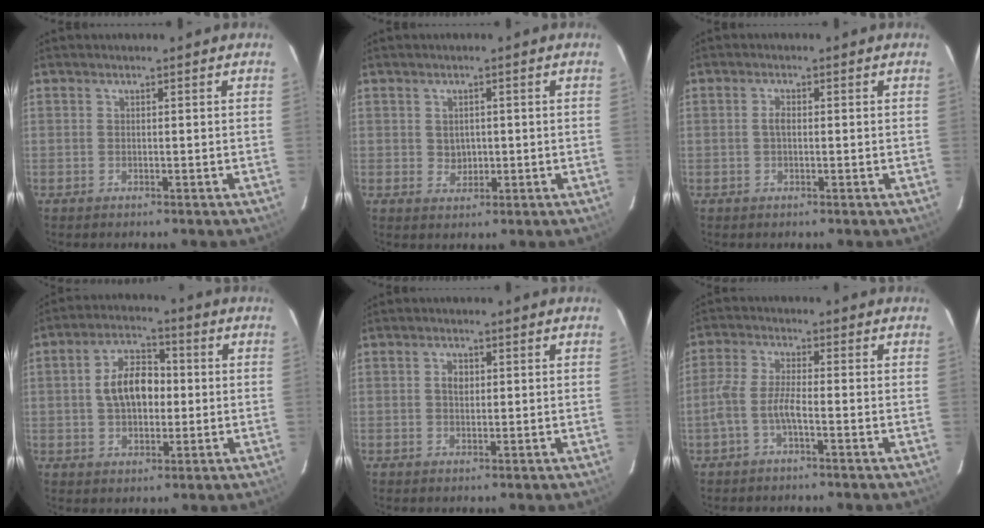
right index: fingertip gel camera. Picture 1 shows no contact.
{"total": 2.6, "force": [0.2, 2.4, 1.0], "torque": [-0.012, 0.002, 0.008]}
{"total": 1.5, "force": [-0.1, 0.8, 1.3], "torque": [-0.025, 0.005, -0.004]}
{"total": 9.4, "force": [0.3, 5.8, 7.4], "torque": [-0.137, 0.023, 0.007]}
{"total": 2.0, "force": [0.3, 1.4, 1.3], "torque": [-0.021, 0.006, 0.004]}
{"total": 4.5, "force": [-2.0, 0.7, 4.0], "torque": [-0.095, 0.007, -0.042]}